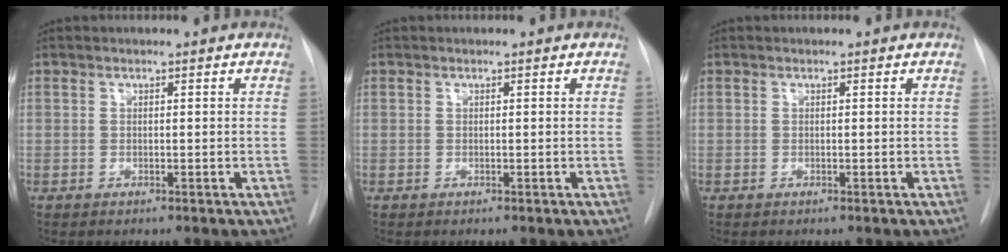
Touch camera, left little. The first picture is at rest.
{"total": 0.0}
{"total": 0.0}